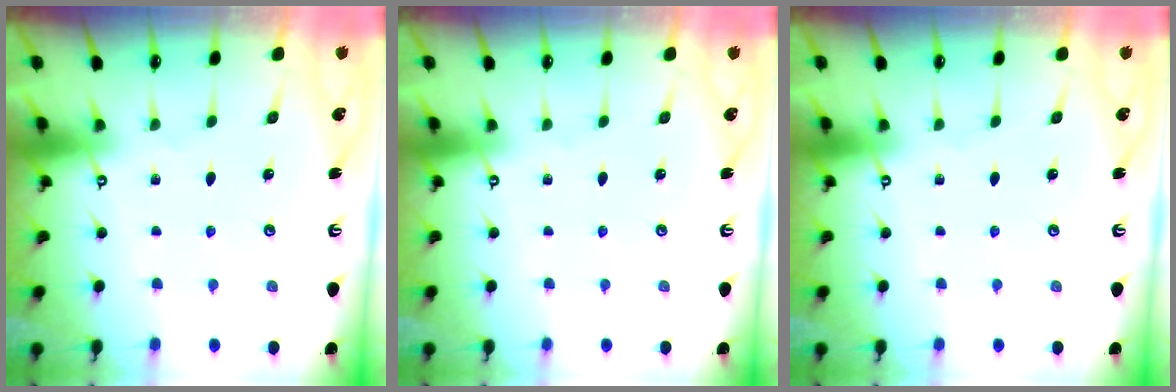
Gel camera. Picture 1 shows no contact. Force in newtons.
{"total": 0.0}
{"total": 0.0}